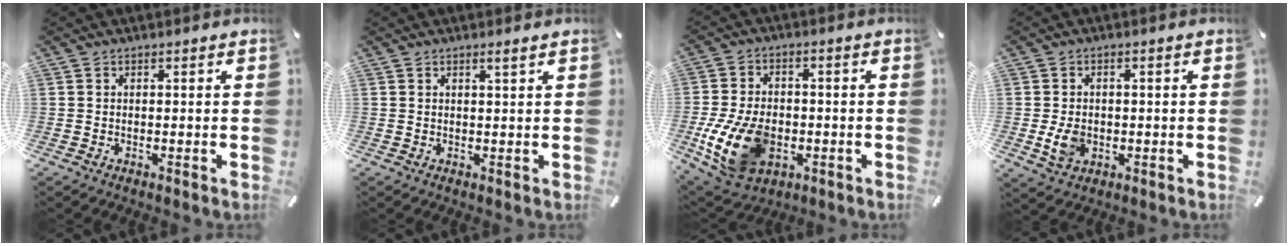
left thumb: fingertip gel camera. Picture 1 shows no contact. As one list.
[{"total": 1.3, "force": [0.9, 0.0, 0.9], "torque": [-0.018, -0.002, 0.016]}, {"total": 15.0, "force": [-3.8, 10.3, 10.2], "torque": [-0.222, 0.003, -0.068]}, {"total": 5.4, "force": [-0.8, 4.1, 3.5], "torque": [-0.064, -0.005, -0.018]}]